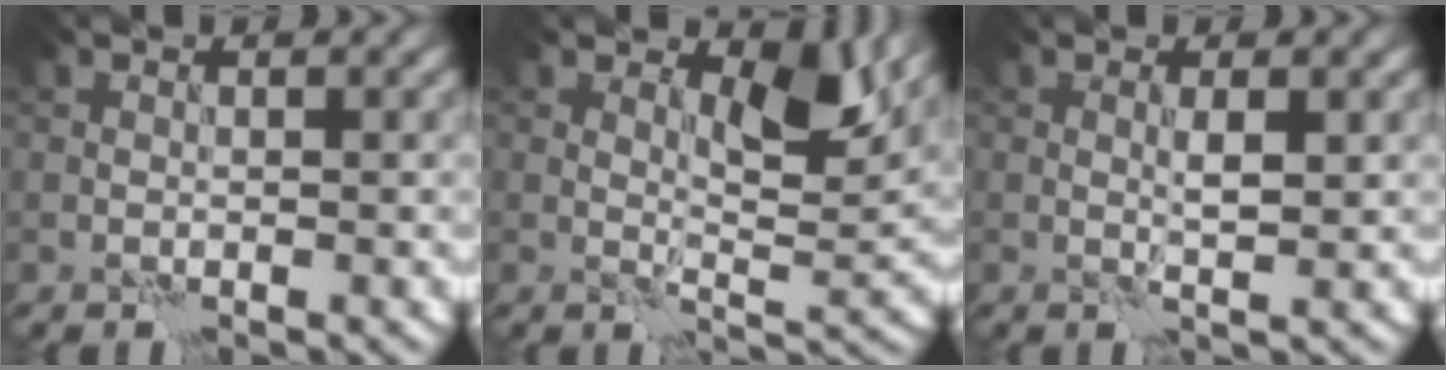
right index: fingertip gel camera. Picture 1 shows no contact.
{"total": 4.7, "force": [2.3, 1.8, 3.6], "torque": [-0.059, -0.007, 0.034]}
{"total": 1.5, "force": [0.4, 0.2, 1.5], "torque": [-0.027, -0.001, 0.005]}